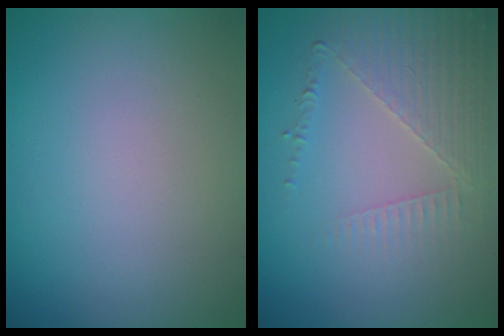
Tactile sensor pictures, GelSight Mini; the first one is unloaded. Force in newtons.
{"total": 3.7, "press": 3.1, "slide": 2.0}